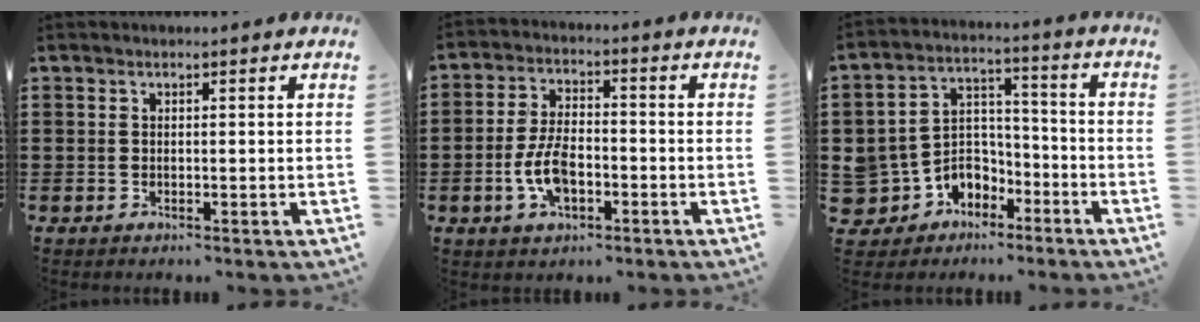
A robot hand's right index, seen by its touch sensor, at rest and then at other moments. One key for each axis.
{"total": 7.0, "fx": -2.2, "fy": 3.6, "fz": 5.6, "tx": -0.130, "ty": 0.002, "tz": -0.046}
{"total": 6.3, "fx": -3.1, "fy": 5.4, "fz": 0.5, "tx": -0.047, "ty": 0.004, "tz": -0.059}